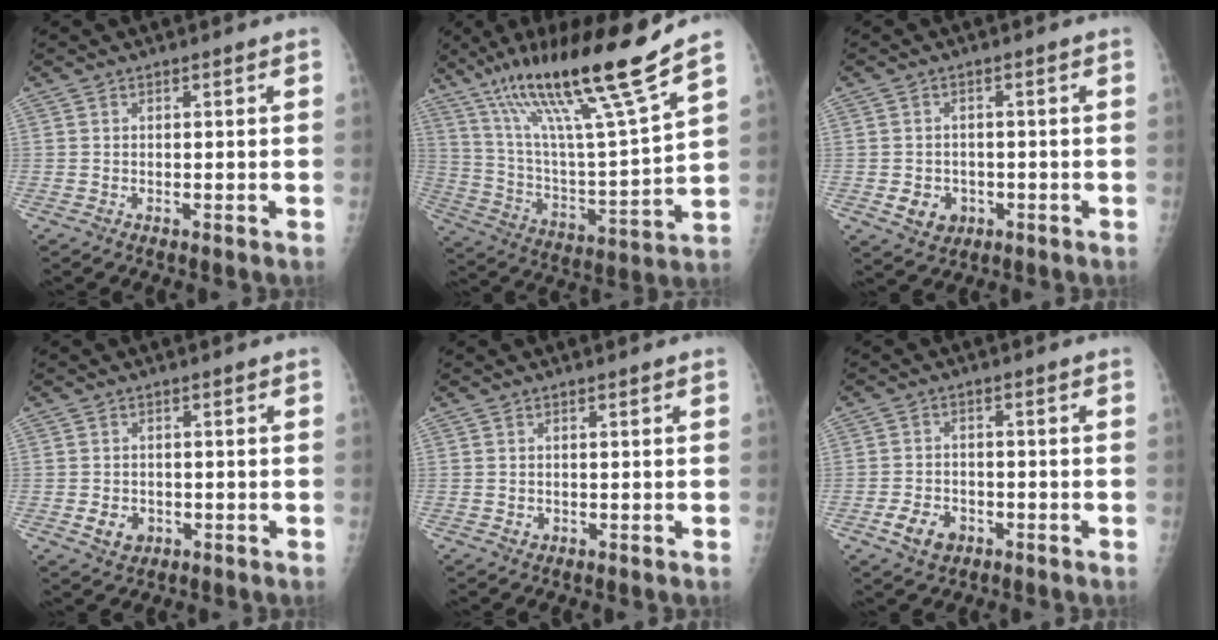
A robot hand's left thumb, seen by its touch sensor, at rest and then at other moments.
{"total": 22.6, "force": [15.4, 0.9, 16.5], "torque": [-0.267, -0.063, 0.275]}
{"total": 4.6, "force": [-1.2, 4.0, 1.9], "torque": [-0.014, 0.004, -0.009]}
{"total": 3.5, "force": [-0.8, 2.9, 1.8], "torque": [-0.018, 0.001, -0.004]}
{"total": 0.8, "force": [0.2, 0.7, 0.3], "torque": [0.003, 0.001, 0.003]}
{"total": 5.2, "force": [-2.4, 3.8, 2.7], "torque": [-0.041, 0.010, -0.037]}